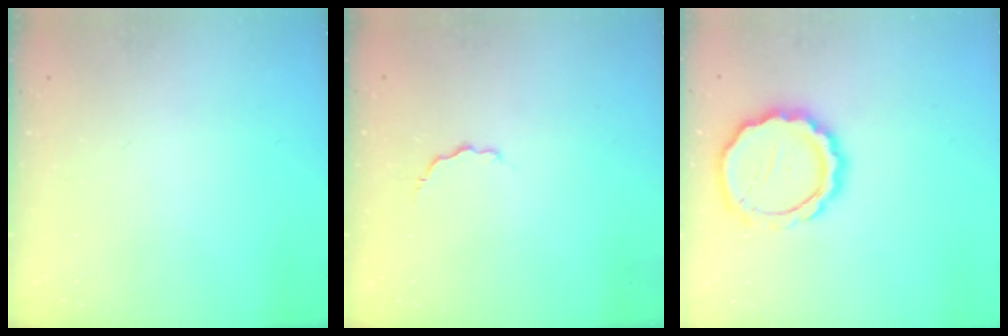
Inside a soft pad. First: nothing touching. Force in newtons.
{"total": 3.8, "press": 3.8, "slide": 0.8}
{"total": 13.2, "press": 13.0, "slide": 2.0}